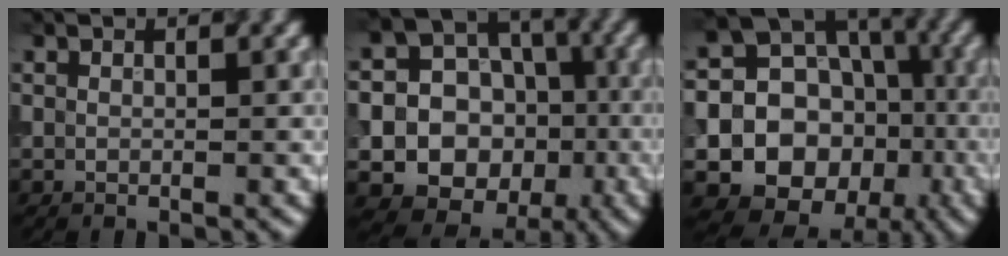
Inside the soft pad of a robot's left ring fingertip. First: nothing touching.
{"total": 18.4, "force": [-4.3, 17.1, 5.2], "torque": [-0.111, -0.020, -0.074]}
{"total": 20.3, "force": [-4.3, 18.6, 6.8], "torque": [-0.130, -0.009, -0.084]}